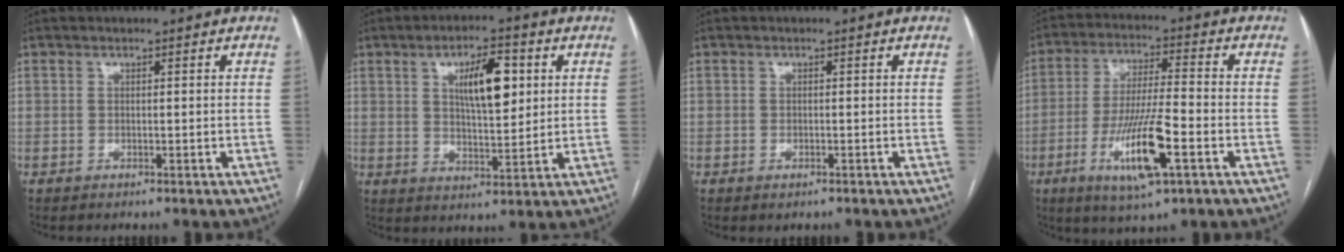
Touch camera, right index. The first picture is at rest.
{"total": 9.2, "force": [2.8, 2.9, 8.2], "torque": [-0.138, 0.009, 0.053]}
{"total": 0.9, "force": [-0.5, 0.4, 0.6], "torque": [-0.011, 0.000, -0.001]}
{"total": 12.8, "force": [-4.9, 1.4, 11.8], "torque": [-0.228, -0.018, -0.084]}